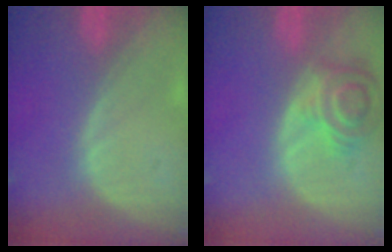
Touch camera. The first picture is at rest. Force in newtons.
{"total": 7.1, "press": 6.5, "slide": 2.9}